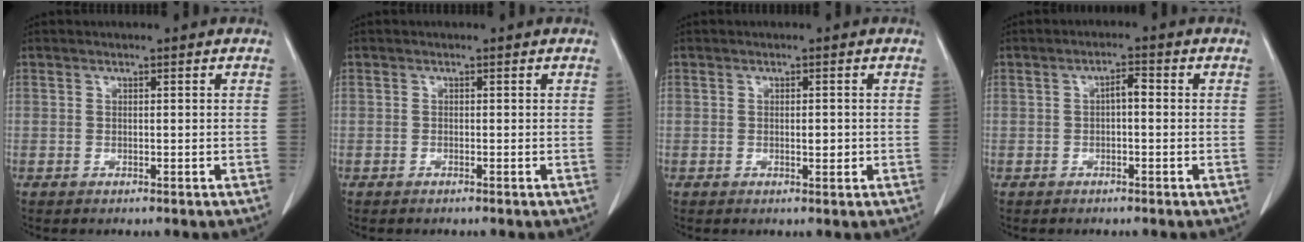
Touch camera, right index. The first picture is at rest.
{"total": 0.0}
{"total": 1.5, "force": [-0.2, 0.5, 1.4], "torque": [-0.025, -0.001, -0.001]}
{"total": 2.2, "force": [-0.1, 0.8, 2.1], "torque": [-0.033, 0.007, -0.002]}